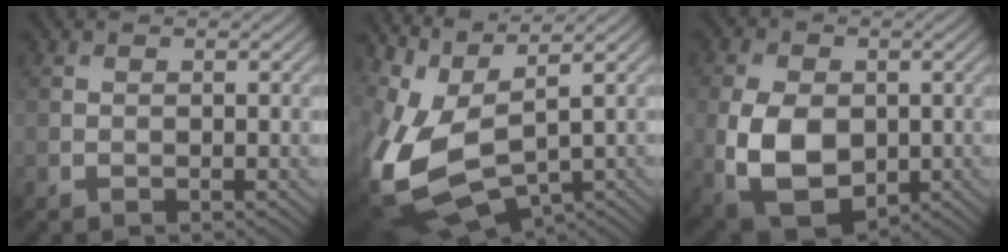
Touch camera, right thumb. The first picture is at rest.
{"total": 13.0, "force": [0.5, 6.1, 11.4], "torque": [-0.298, -0.023, 0.044]}
{"total": 12.1, "force": [-1.8, 8.1, 8.7], "torque": [-0.206, -0.022, -0.032]}